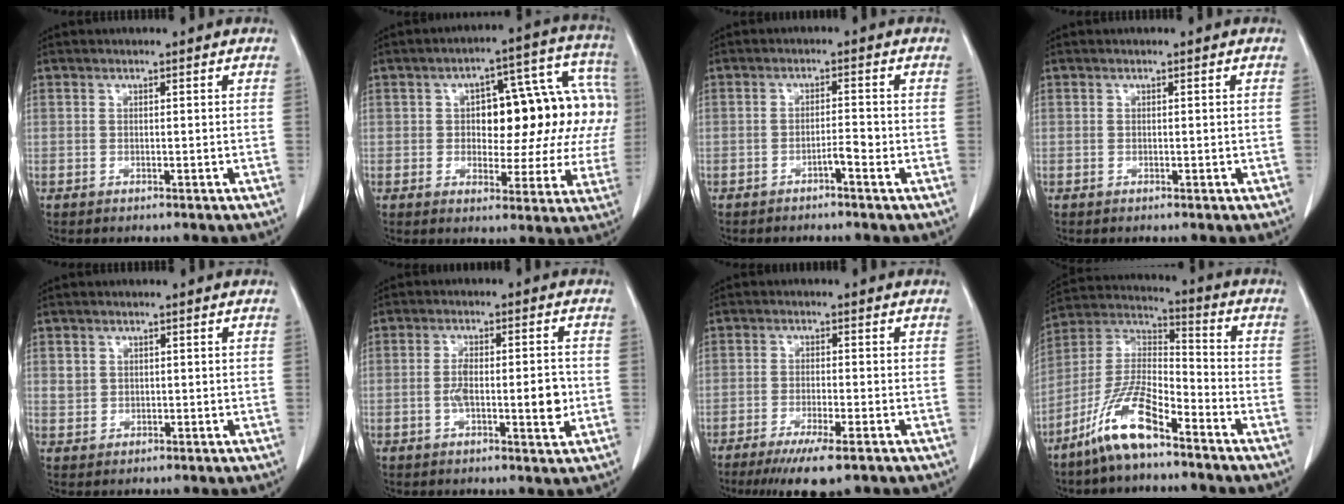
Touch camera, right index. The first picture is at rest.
{"total": 17.0, "force": [1.6, 7.9, 14.9], "torque": [-0.177, 0.050, 0.024]}
{"total": 2.1, "force": [-1.3, 0.0, 1.7], "torque": [-0.025, 0.002, -0.024]}
{"total": 0.6, "force": [-0.2, 0.2, 0.5], "torque": [-0.010, -0.001, 0.000]}
{"total": 1.9, "force": [0.7, 1.7, 0.3], "torque": [-0.003, 0.004, 0.013]}
{"total": 7.5, "force": [-1.2, 2.0, 7.1], "torque": [-0.118, 0.001, -0.020]}
{"total": 7.4, "force": [-5.0, 0.7, 5.4], "torque": [-0.087, -0.017, -0.076]}
{"total": 11.9, "force": [-8.0, 2.9, 8.3], "torque": [-0.175, 0.005, -0.155]}